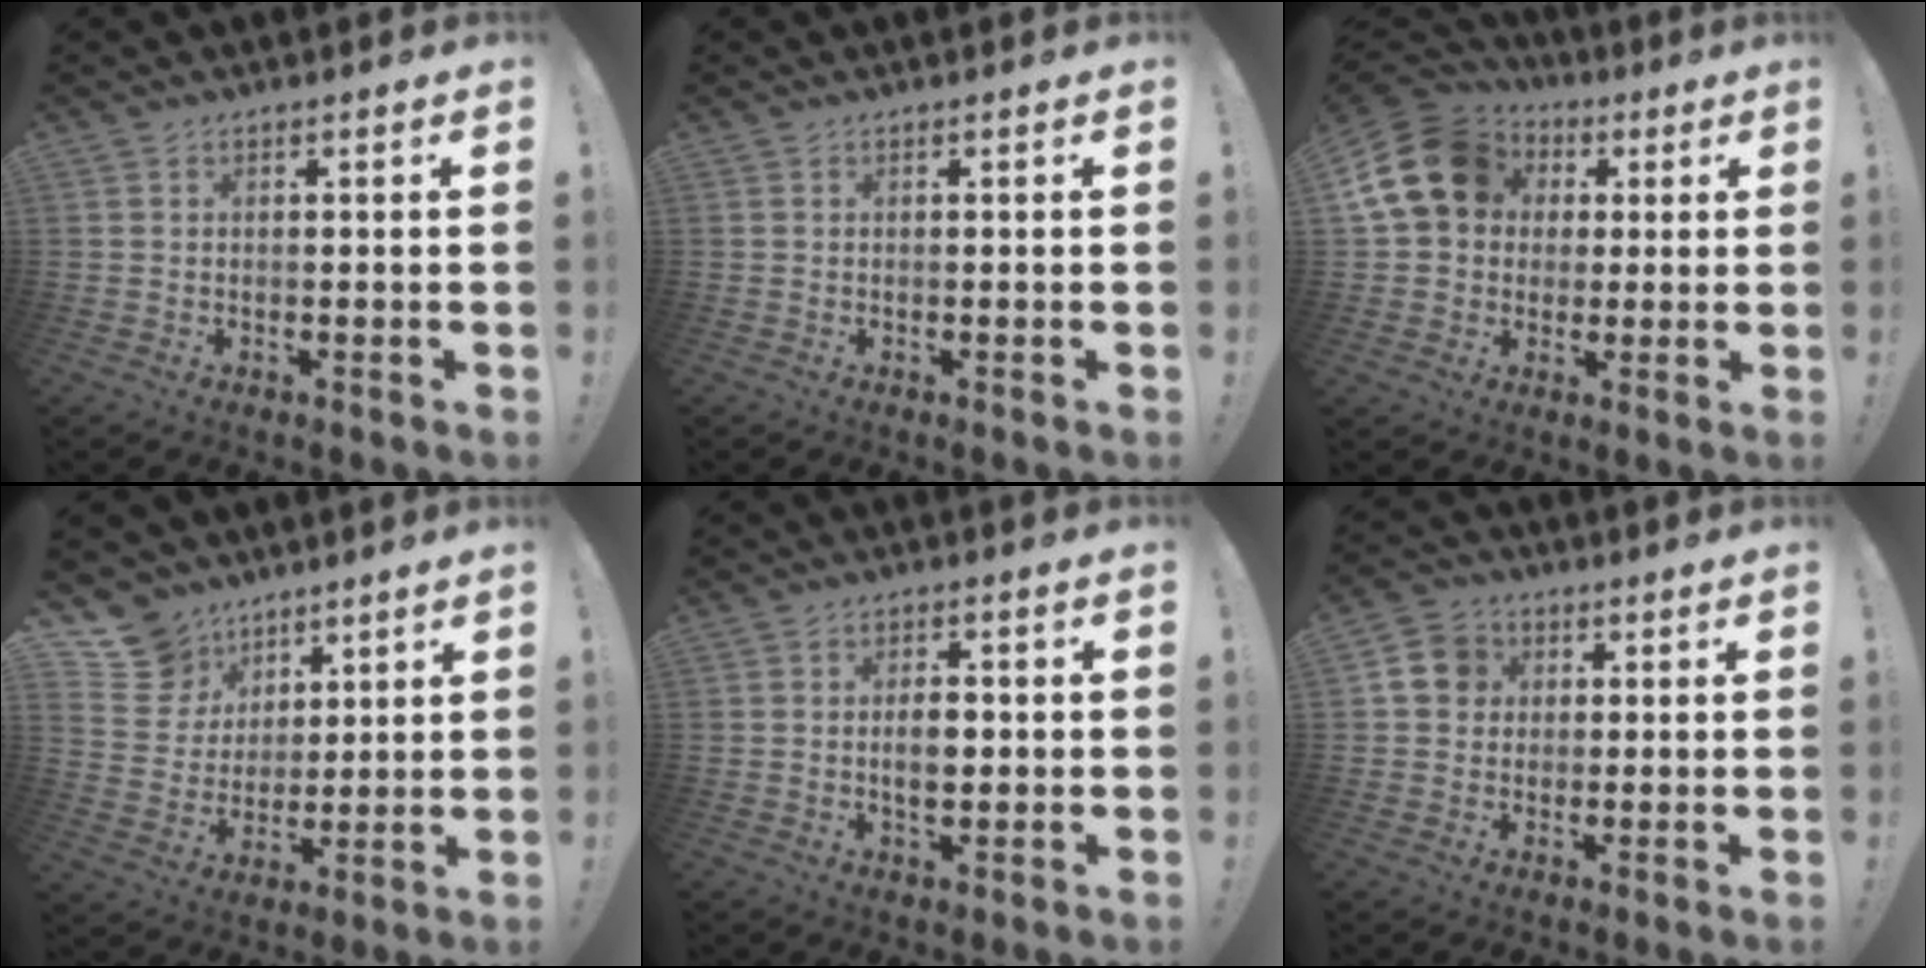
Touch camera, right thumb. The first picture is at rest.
{"total": 0.0}
{"total": 17.5, "force": [4.7, 13.9, 9.6], "torque": [-0.162, -0.009, 0.091]}
{"total": 11.9, "force": [8.0, 8.6, 2.1], "torque": [-0.046, -0.056, 0.162]}
{"total": 5.1, "force": [-0.4, 2.9, 4.2], "torque": [-0.067, 0.003, -0.013]}
{"total": 7.9, "force": [1.5, 7.0, 3.4], "torque": [-0.052, 0.003, 0.031]}